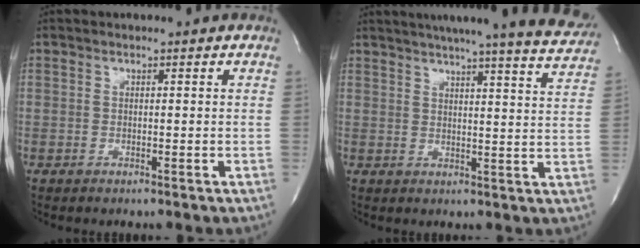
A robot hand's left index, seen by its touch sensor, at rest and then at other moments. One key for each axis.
{"total": 21.9, "fx": 19.8, "fy": 0.5, "fz": 9.3, "tx": -0.138, "ty": -0.048, "tz": 0.230}